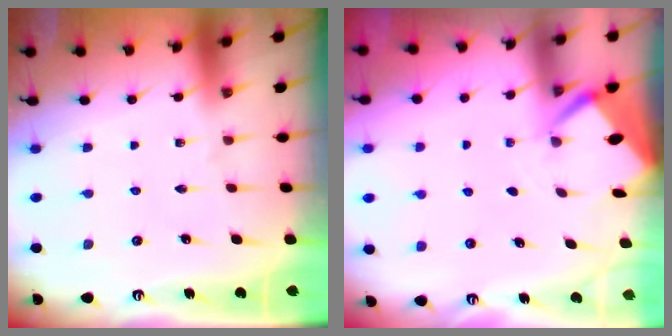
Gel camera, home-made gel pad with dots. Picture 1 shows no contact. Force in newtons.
{"total": 2.8, "press": 2.7, "slide": 0.3}